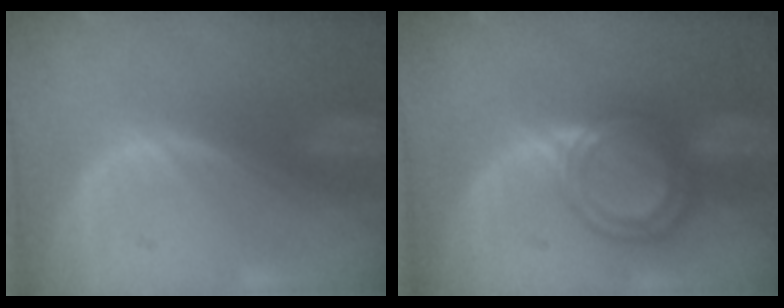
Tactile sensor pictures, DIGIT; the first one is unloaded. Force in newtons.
{"total": 6.1, "press": 5.5, "slide": 2.6}